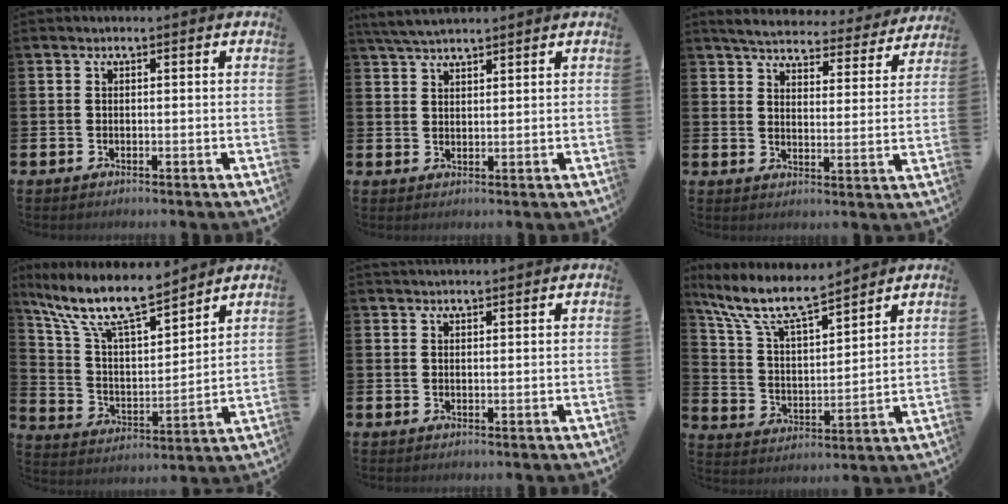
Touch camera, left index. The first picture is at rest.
{"total": 4.1, "force": [3.8, 0.7, 1.4], "torque": [-0.037, -0.009, 0.071]}
{"total": 4.9, "force": [4.7, 0.8, 1.0], "torque": [-0.040, -0.033, 0.079]}
{"total": 11.8, "force": [10.2, 2.4, 5.5], "torque": [-0.143, -0.058, 0.178]}
{"total": 1.3, "force": [1.3, 0.1, 0.1], "torque": [0.003, -0.005, 0.023]}
{"total": 10.1, "force": [8.8, 2.0, 4.7], "torque": [-0.128, -0.044, 0.155]}